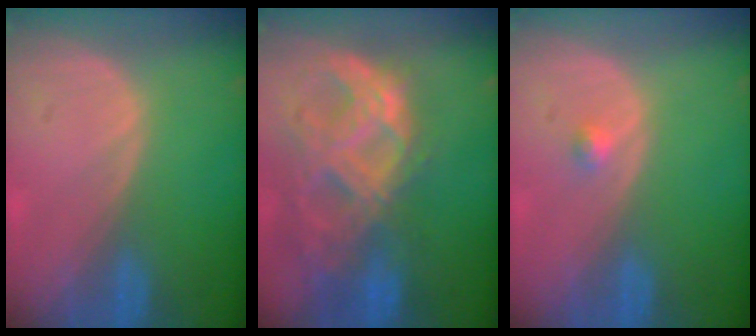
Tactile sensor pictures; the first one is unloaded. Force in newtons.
{"total": 11.2, "press": 9.4, "slide": 6.1}
{"total": 1.2, "press": 1.1, "slide": 0.6}